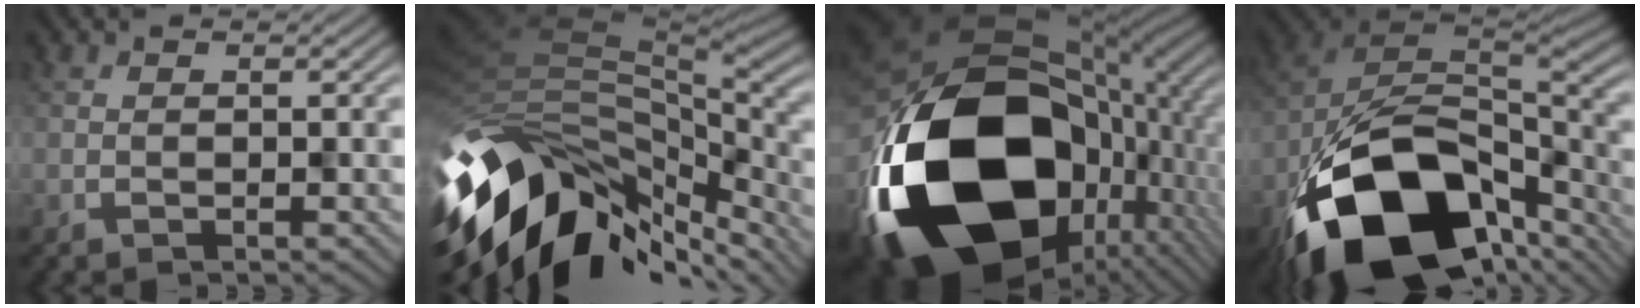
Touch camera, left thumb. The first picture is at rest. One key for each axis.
{"total": 14.8, "fx": -7.5, "fy": 9.0, "fz": 9.0, "tx": -0.200, "ty": -0.026, "tz": -0.126}
{"total": 22.3, "fx": -5.2, "fy": 14.9, "fz": 15.7, "tx": -0.359, "ty": -0.087, "tz": -0.047}
{"total": 18.2, "fx": -9.3, "fy": 11.2, "fz": 10.9, "tx": -0.228, "ty": -0.049, "tz": -0.132}